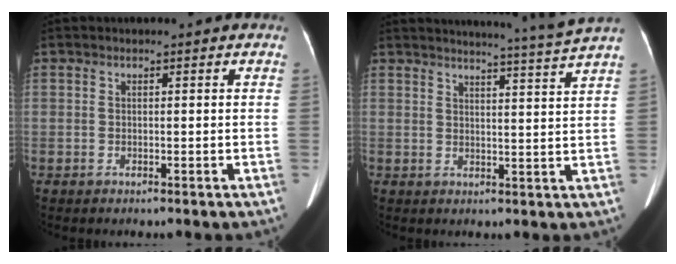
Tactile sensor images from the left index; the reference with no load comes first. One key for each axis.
{"total": 9.1, "fx": 8.2, "fy": -3.1, "fz": 2.4, "tx": -0.039, "ty": -0.047, "tz": 0.101}